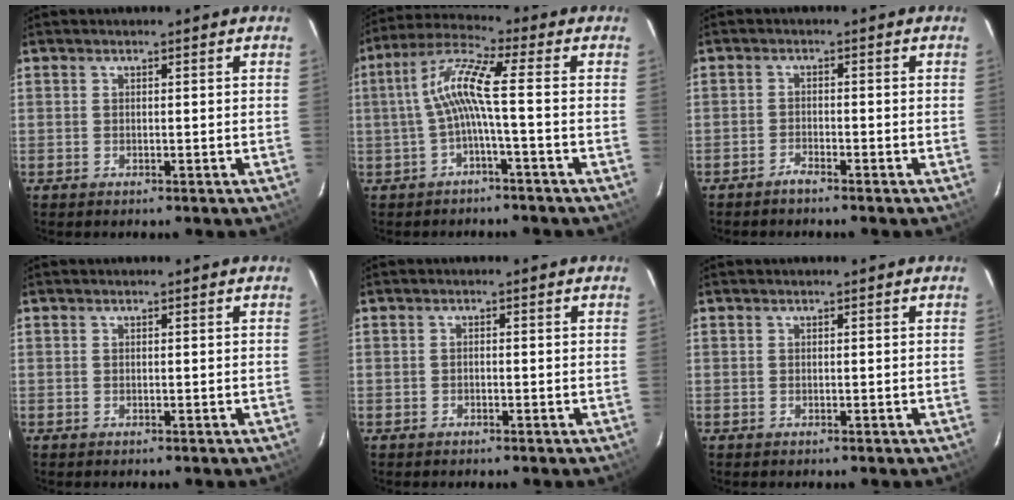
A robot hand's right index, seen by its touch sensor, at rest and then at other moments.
{"total": 8.5, "force": [-1.3, 0.1, 8.4], "torque": [-0.181, 0.018, -0.023]}
{"total": 2.2, "force": [-2.0, 0.5, 0.9], "torque": [-0.030, 0.003, -0.038]}
{"total": 0.0}
{"total": 1.1, "force": [-0.8, 0.6, 0.6], "torque": [-0.012, 0.001, -0.012]}
{"total": 0.0}